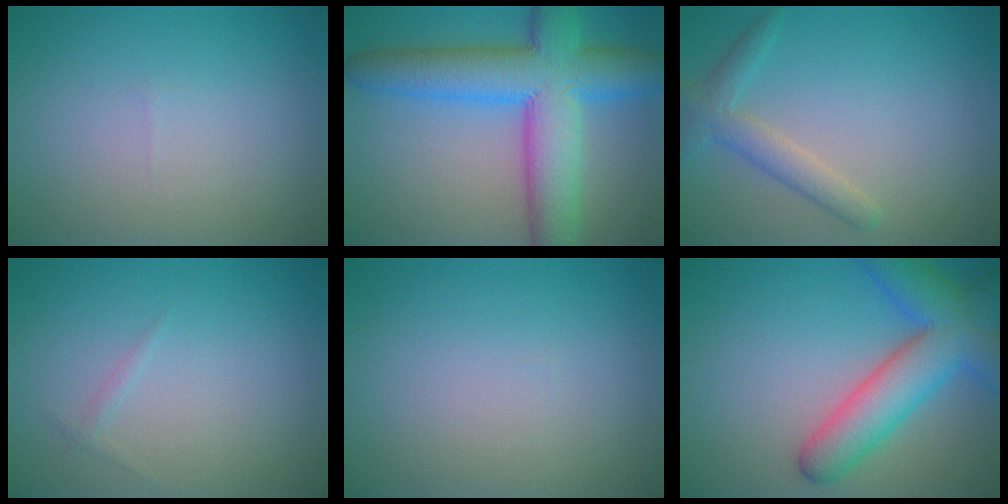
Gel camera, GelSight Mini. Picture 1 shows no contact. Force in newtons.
{"total": 10.8, "press": 10.8, "slide": 0.1}
{"total": 2.7, "press": 2.7, "slide": 0.1}
{"total": 0.5, "press": 0.5, "slide": 0.1}
{"total": 0.0}
{"total": 7.9, "press": 7.9, "slide": 0.4}